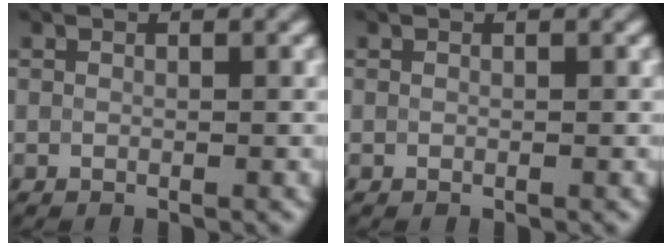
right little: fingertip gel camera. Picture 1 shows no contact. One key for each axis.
{"total": 0.0}